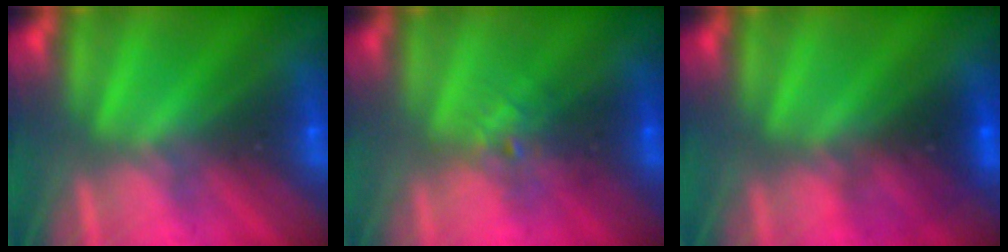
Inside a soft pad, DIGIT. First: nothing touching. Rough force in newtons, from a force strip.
{"total": 2.1}
{"total": 2.7}